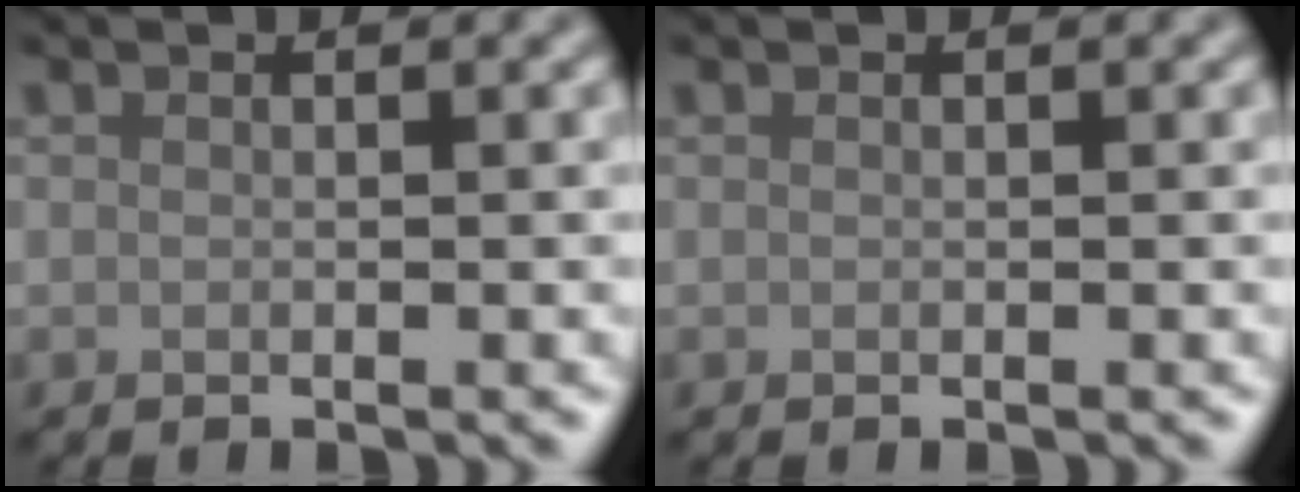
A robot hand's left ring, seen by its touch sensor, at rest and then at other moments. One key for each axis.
{"total": 0.0}